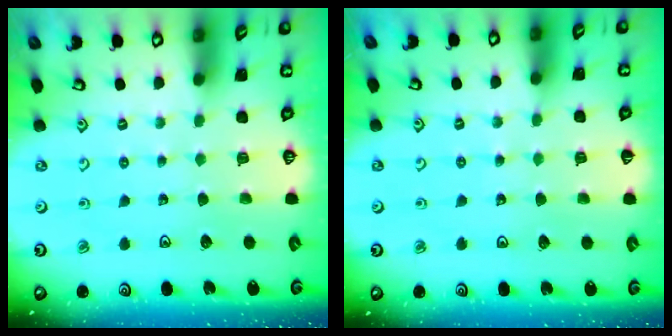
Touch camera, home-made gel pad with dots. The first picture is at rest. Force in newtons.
{"total": 2.1, "press": 2.1, "slide": 0.2}